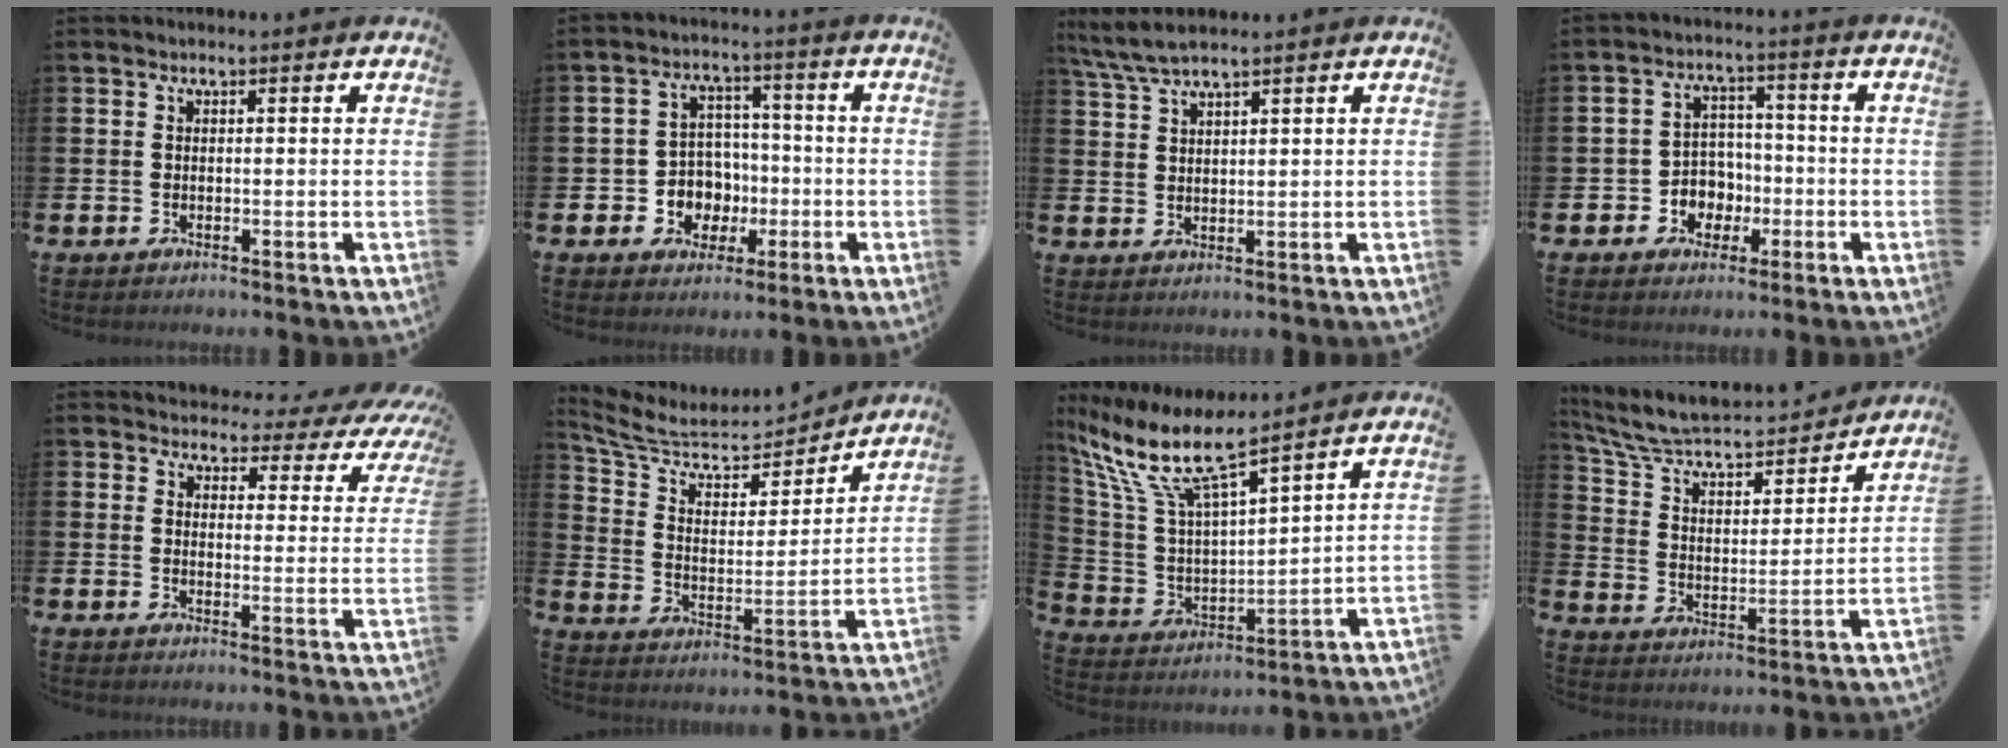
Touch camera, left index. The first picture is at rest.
{"total": 5.6, "force": [-0.7, 5.5, 1.0], "torque": [-0.039, 0.004, -0.014]}
{"total": 4.1, "force": [3.6, 0.2, 1.9], "torque": [-0.052, -0.003, 0.067]}
{"total": 4.6, "force": [-1.2, 4.3, 1.0], "torque": [-0.032, 0.005, -0.027]}
{"total": 2.9, "force": [2.5, 1.4, 0.4], "torque": [-0.025, -0.029, 0.036]}
{"total": 7.3, "force": [6.3, 3.1, 2.0], "torque": [-0.082, -0.048, 0.105]}
{"total": 10.2, "force": [8.4, 1.8, 5.5], "torque": [-0.146, -0.047, 0.142]}
{"total": 8.4, "force": [7.6, 2.4, 2.8], "torque": [-0.096, -0.053, 0.128]}